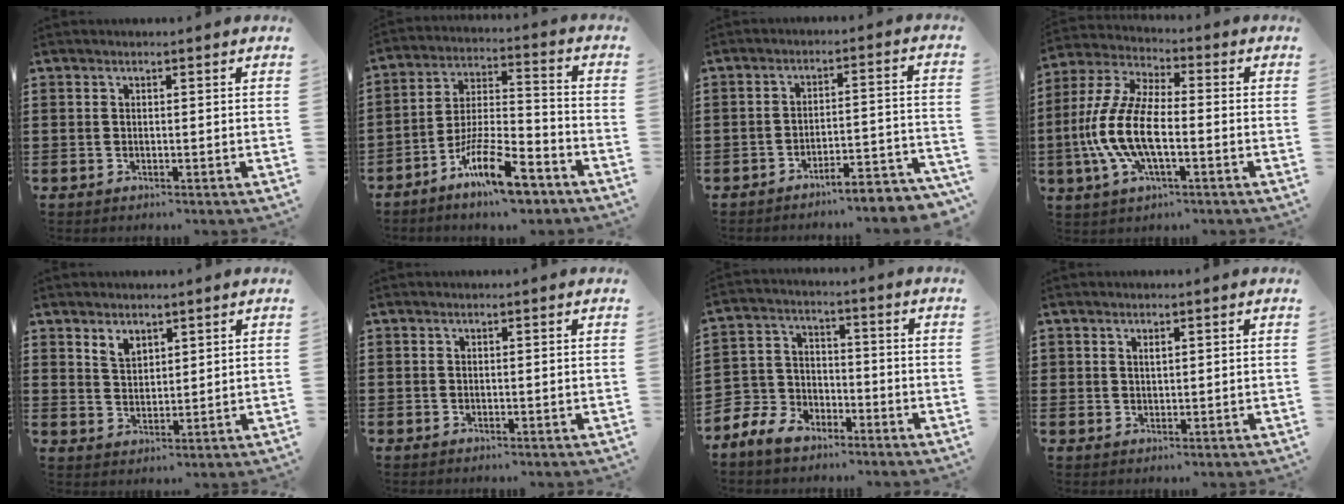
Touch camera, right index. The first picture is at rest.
{"total": 12.9, "force": [-8.8, 3.1, 8.9], "torque": [-0.161, 0.029, -0.161]}
{"total": 4.2, "force": [-4.0, -0.4, 1.2], "torque": [-0.025, -0.015, -0.085]}
{"total": 11.5, "force": [-2.8, 4.5, 10.2], "torque": [-0.247, -0.016, -0.059]}
{"total": 3.0, "force": [2.3, 1.7, 0.6], "torque": [-0.020, 0.005, 0.045]}
{"total": 0.0}
{"total": 6.3, "force": [-5.0, 3.6, 1.3], "torque": [-0.061, 0.008, -0.109]}
{"total": 1.1, "force": [0.6, 0.6, 0.6], "torque": [-0.014, 0.003, 0.012]}